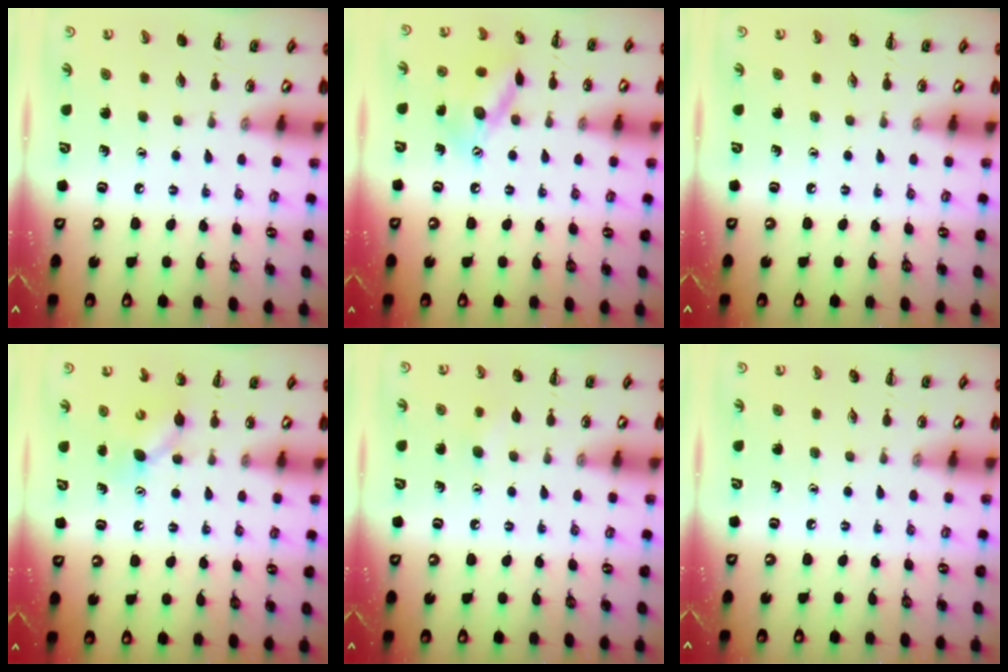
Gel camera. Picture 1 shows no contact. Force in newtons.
{"total": 11.4, "press": 11.4, "slide": 0.4}
{"total": 0.0}
{"total": 4.4, "press": 4.2, "slide": 1.2}
{"total": 3.9, "press": 3.7, "slide": 1.1}
{"total": 0.0}